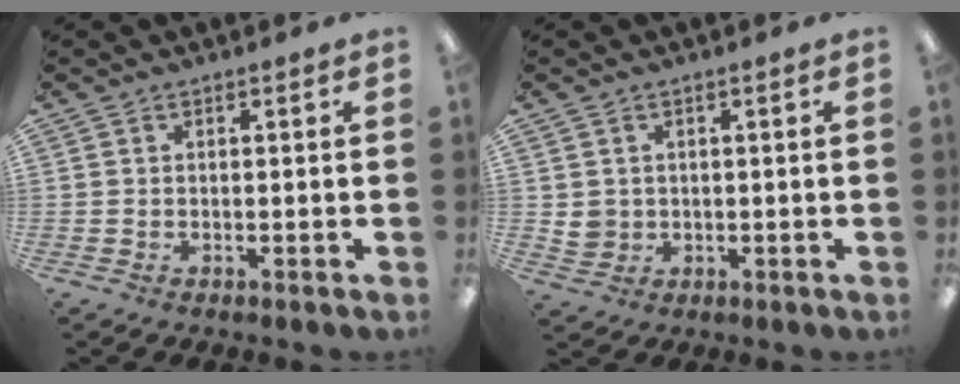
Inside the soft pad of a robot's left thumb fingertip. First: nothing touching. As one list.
[{"total": 3.5, "force": [1.3, 3.2, 0.6], "torque": [-0.009, 0.000, 0.025]}]